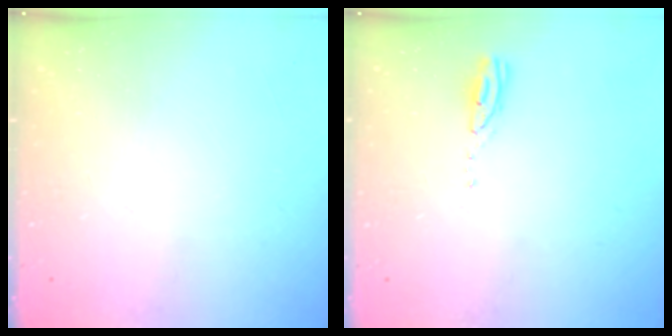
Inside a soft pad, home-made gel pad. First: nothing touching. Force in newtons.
{"total": 3.2, "press": 3.2, "slide": 0.2}